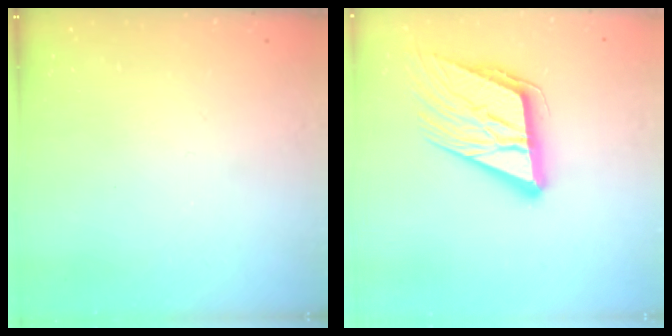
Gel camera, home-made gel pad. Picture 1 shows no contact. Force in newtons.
{"total": 19.0, "press": 18.5, "slide": 4.3}